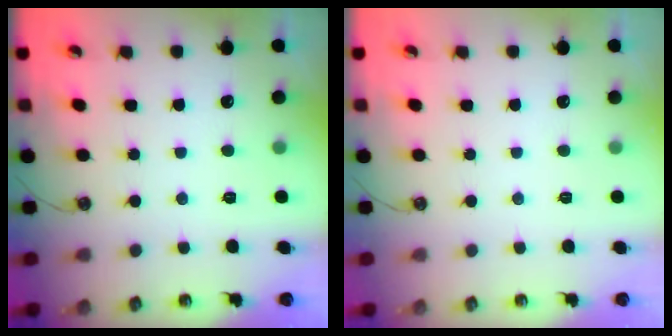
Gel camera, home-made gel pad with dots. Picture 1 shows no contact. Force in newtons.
{"total": 0.0}